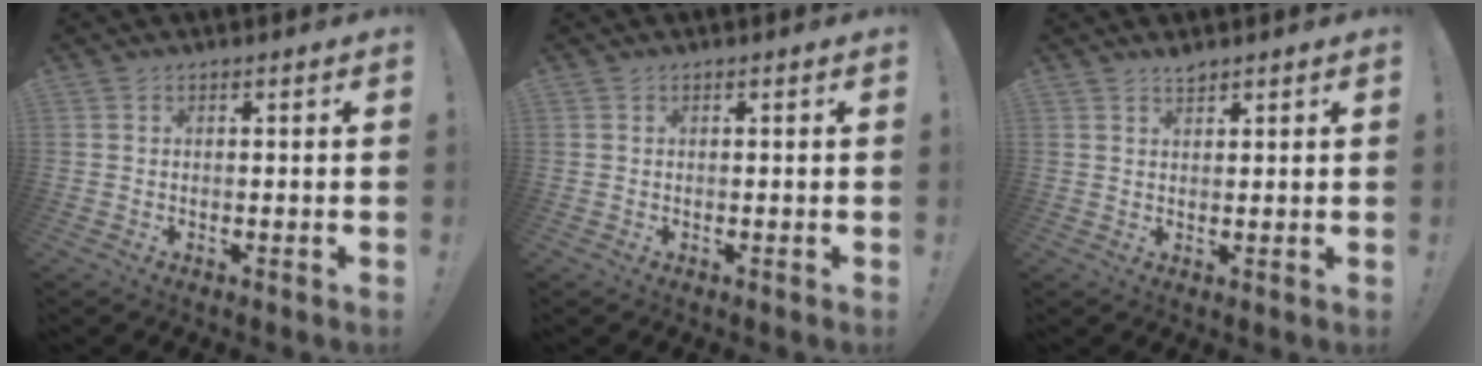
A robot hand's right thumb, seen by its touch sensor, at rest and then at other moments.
{"total": 0.0}
{"total": 1.7, "force": [1.6, 0.3, 0.4], "torque": [-0.001, -0.011, 0.028]}